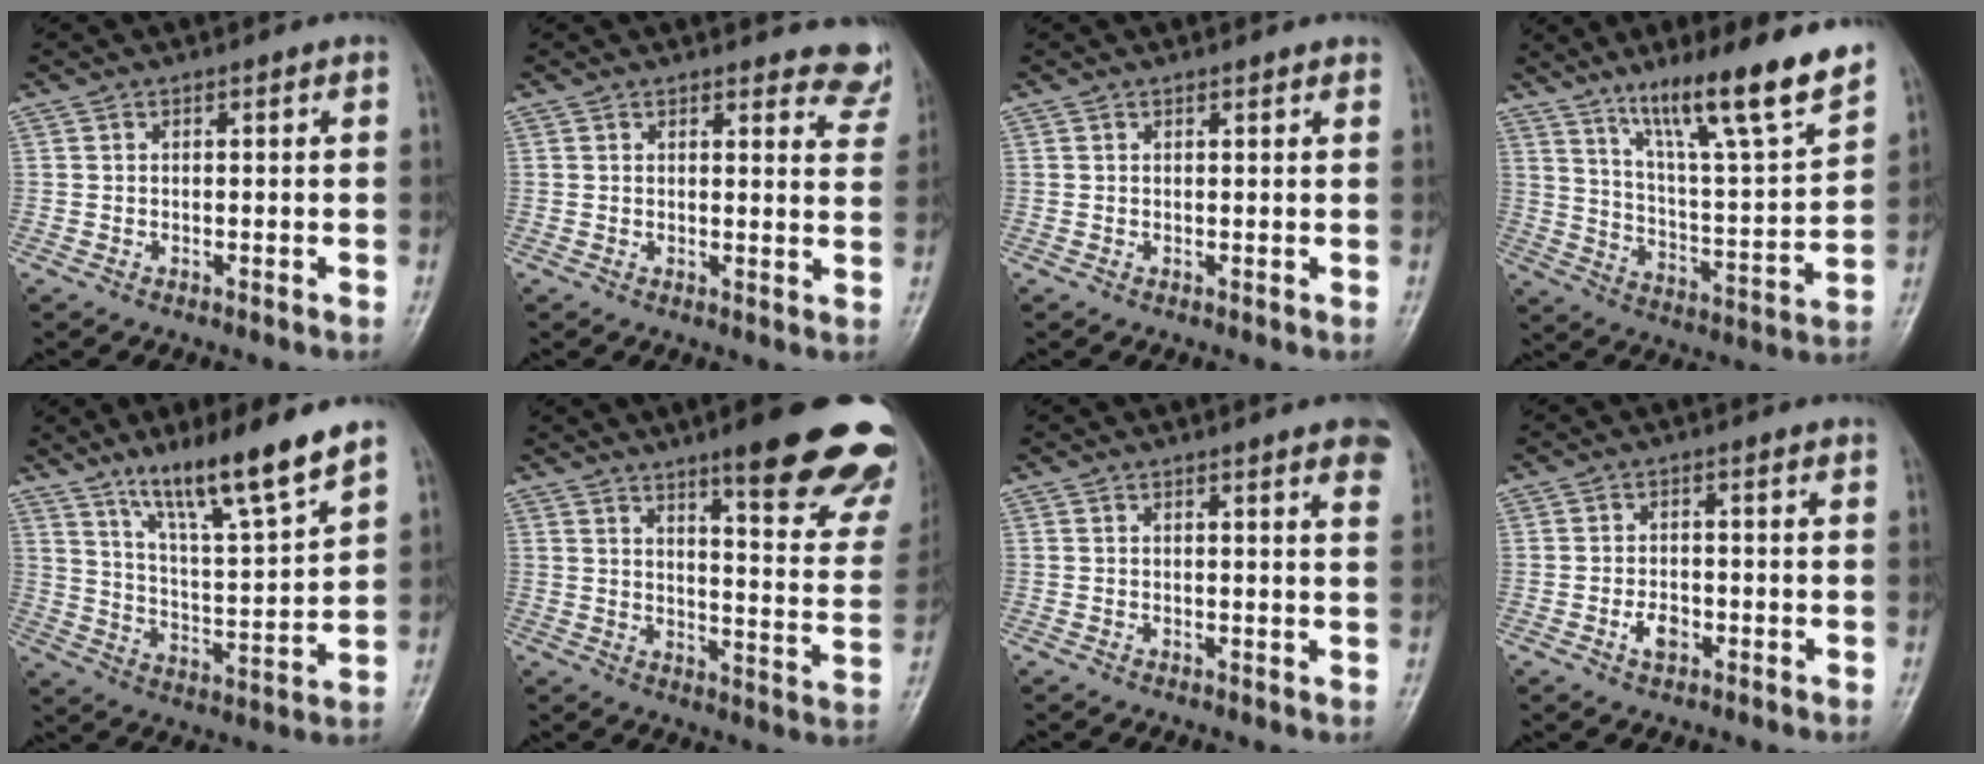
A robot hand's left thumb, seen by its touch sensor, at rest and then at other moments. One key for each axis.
{"total": 7.0, "fx": 6.5, "fy": 2.0, "fz": 1.5, "tx": 0.023, "ty": -0.039, "tz": 0.048}
{"total": 1.0, "fx": 0.9, "fy": 0.2, "fz": 0.4, "tx": -0.003, "ty": -0.001, "tz": 0.011}
{"total": 18.2, "fx": 13.0, "fy": 1.8, "fz": 12.7, "tx": -0.184, "ty": -0.075, "tz": 0.217}
{"total": 15.0, "fx": 10.9, "fy": 1.3, "fz": 10.3, "tx": -0.168, "ty": -0.065, "tz": 0.193}
{"total": 23.9, "fx": 16.1, "fy": 4.8, "fz": 17.0, "tx": -0.185, "ty": -0.080, "tz": 0.206}
{"total": 6.2, "fx": 4.2, "fy": 0.9, "fz": 4.5, "tx": -0.043, "ty": -0.007, "tz": 0.038}
{"total": 3.1, "fx": -1.2, "fy": 1.9, "fz": 2.1, "tx": -0.033, "ty": 0.005, "tz": -0.020}